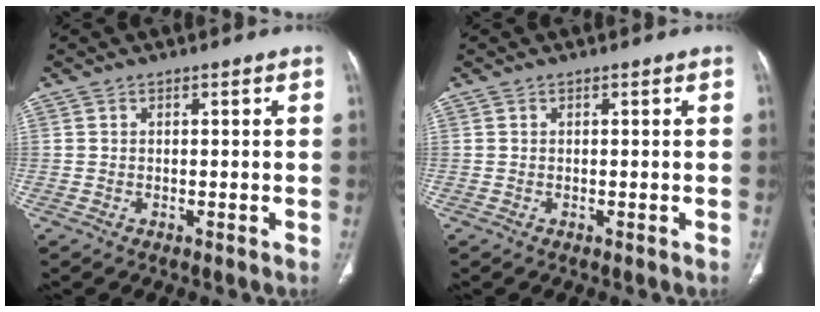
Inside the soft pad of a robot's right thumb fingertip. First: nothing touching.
{"total": 0.0}